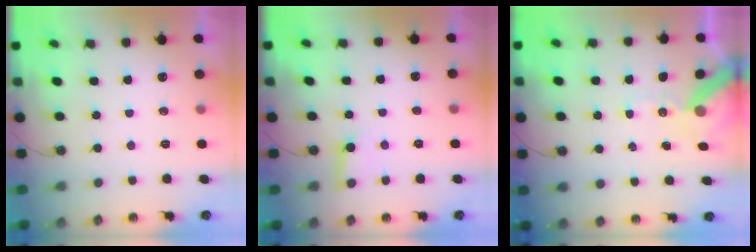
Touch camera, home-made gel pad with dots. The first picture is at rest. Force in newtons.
{"total": 4.1, "press": 4.1, "slide": 0.6}
{"total": 11.1, "press": 10.9, "slide": 1.7}